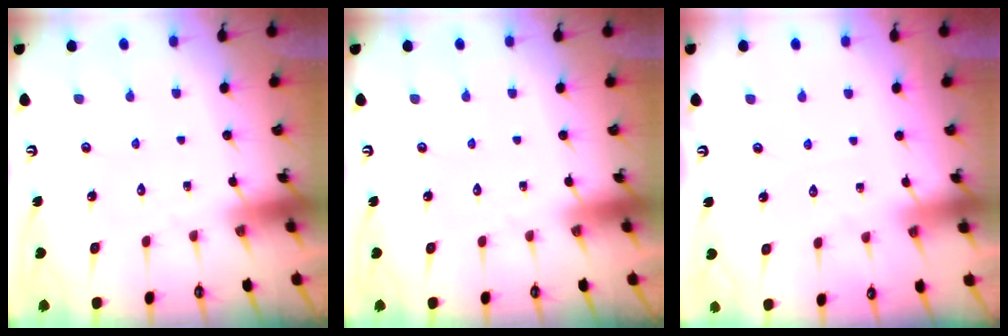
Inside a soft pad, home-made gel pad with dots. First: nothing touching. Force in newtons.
{"total": 0.0}
{"total": 1.8, "press": 1.8, "slide": 0.3}